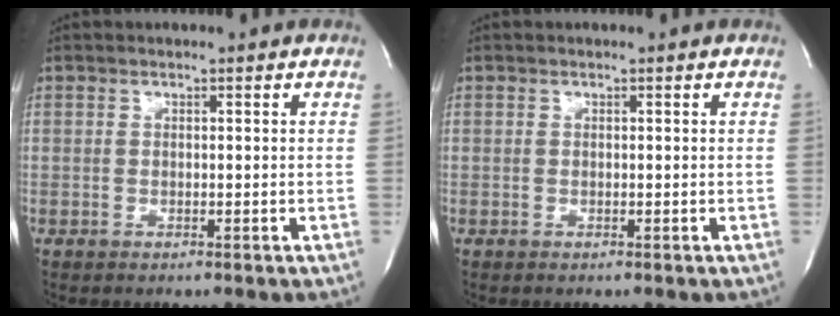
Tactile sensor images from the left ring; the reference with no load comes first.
{"total": 0.0}